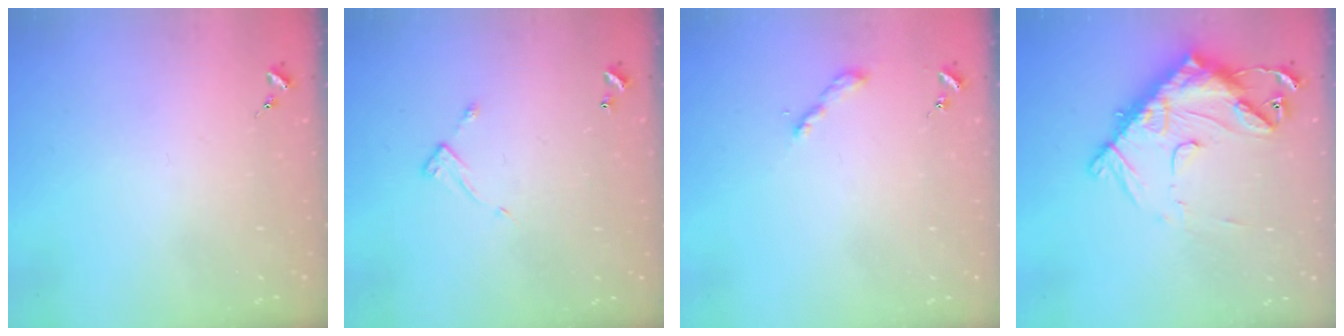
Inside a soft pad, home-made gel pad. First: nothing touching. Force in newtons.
{"total": 5.5, "press": 5.5, "slide": 0.2}
{"total": 2.2, "press": 2.2, "slide": 0.2}
{"total": 16.1, "press": 16.0, "slide": 1.6}